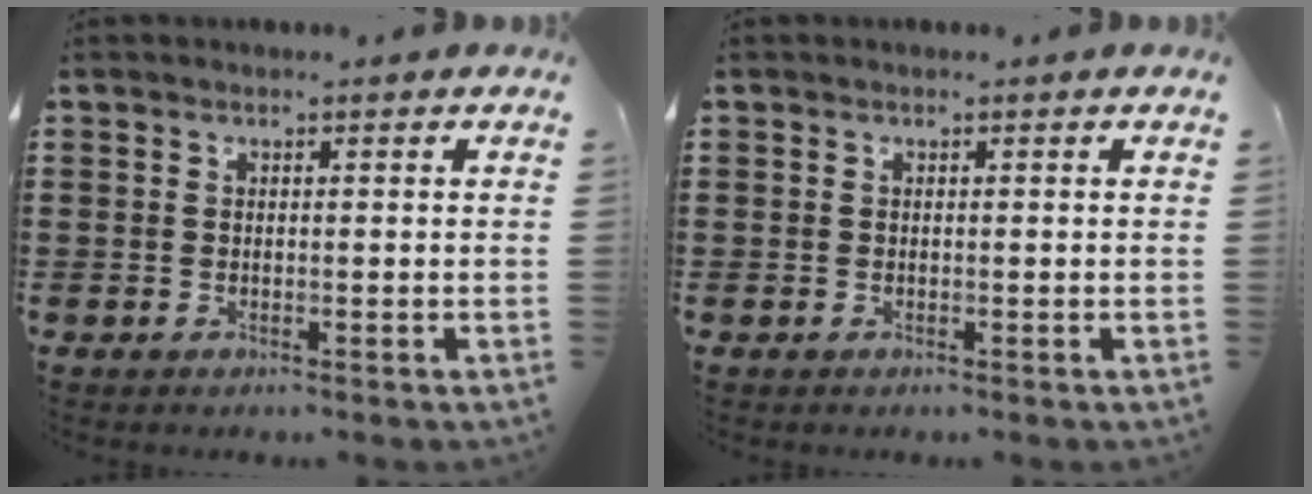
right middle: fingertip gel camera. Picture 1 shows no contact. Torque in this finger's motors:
{"motor_torque": [-0.66, 0.66, -0.01, -0.01]}